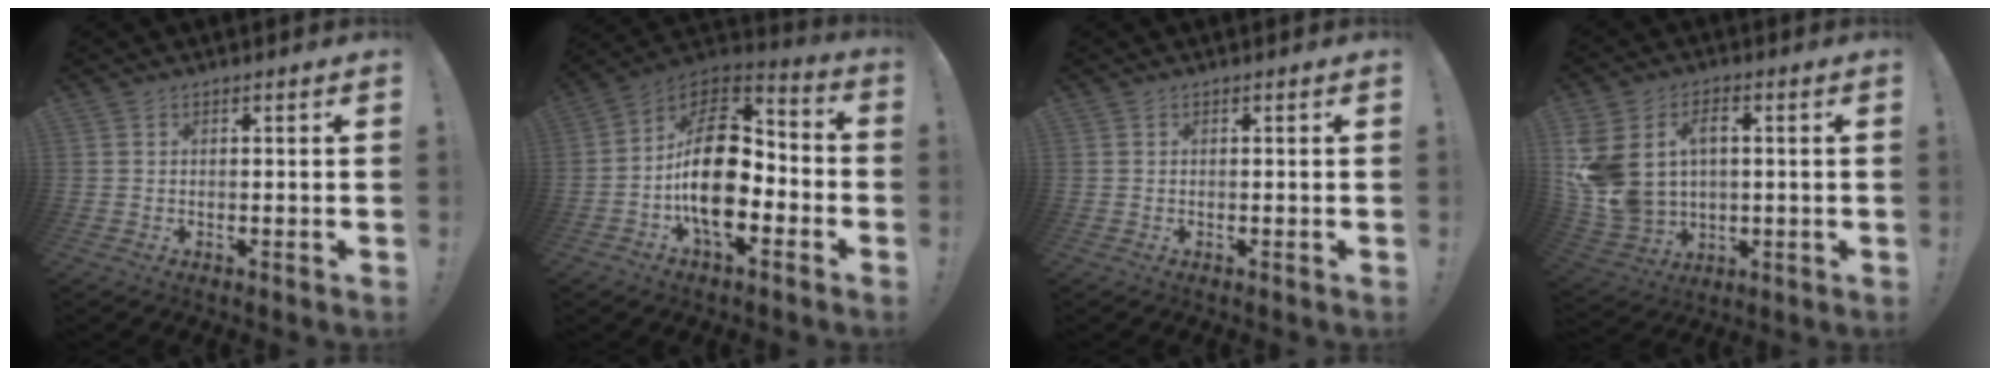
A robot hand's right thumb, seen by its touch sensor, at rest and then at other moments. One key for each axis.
{"total": 20.8, "fx": -2.5, "fy": 12.2, "fz": 16.7, "tx": -0.298, "ty": 0.022, "tz": -0.032}
{"total": 0.0}
{"total": 13.6, "fx": 3.6, "fy": 10.1, "fz": 8.4, "tx": -0.179, "ty": -0.019, "tz": 0.070}